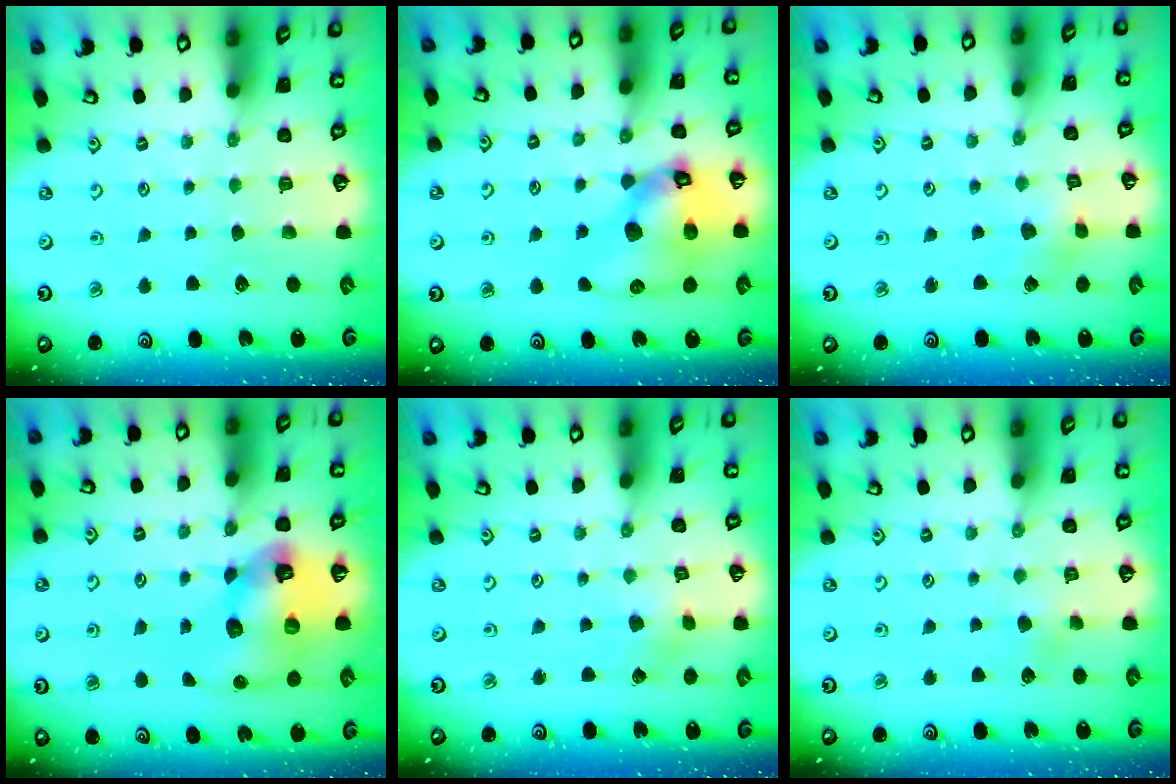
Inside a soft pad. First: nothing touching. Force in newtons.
{"total": 16.3, "press": 16.2, "slide": 2.3}
{"total": 2.7, "press": 2.7, "slide": 0.3}
{"total": 12.8, "press": 12.7, "slide": 1.8}
{"total": 2.7, "press": 2.6, "slide": 0.3}
{"total": 2.2, "press": 2.1, "slide": 0.5}